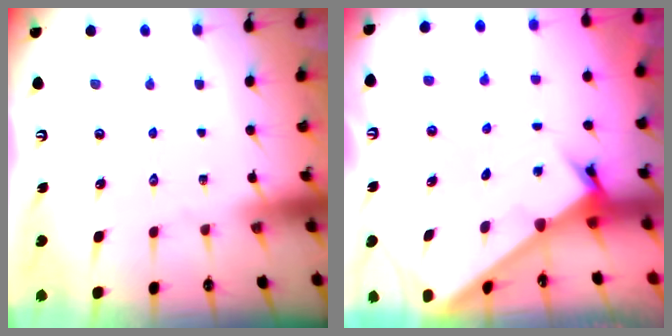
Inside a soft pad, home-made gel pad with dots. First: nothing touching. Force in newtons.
{"total": 2.5, "press": 2.5, "slide": 0.3}